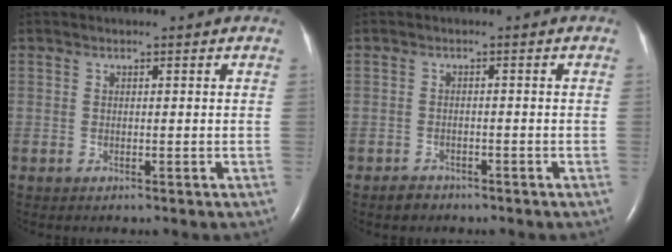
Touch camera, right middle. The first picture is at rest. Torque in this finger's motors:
{"motor_torque": [-0.07, 0.07, -0.03, 0.00]}